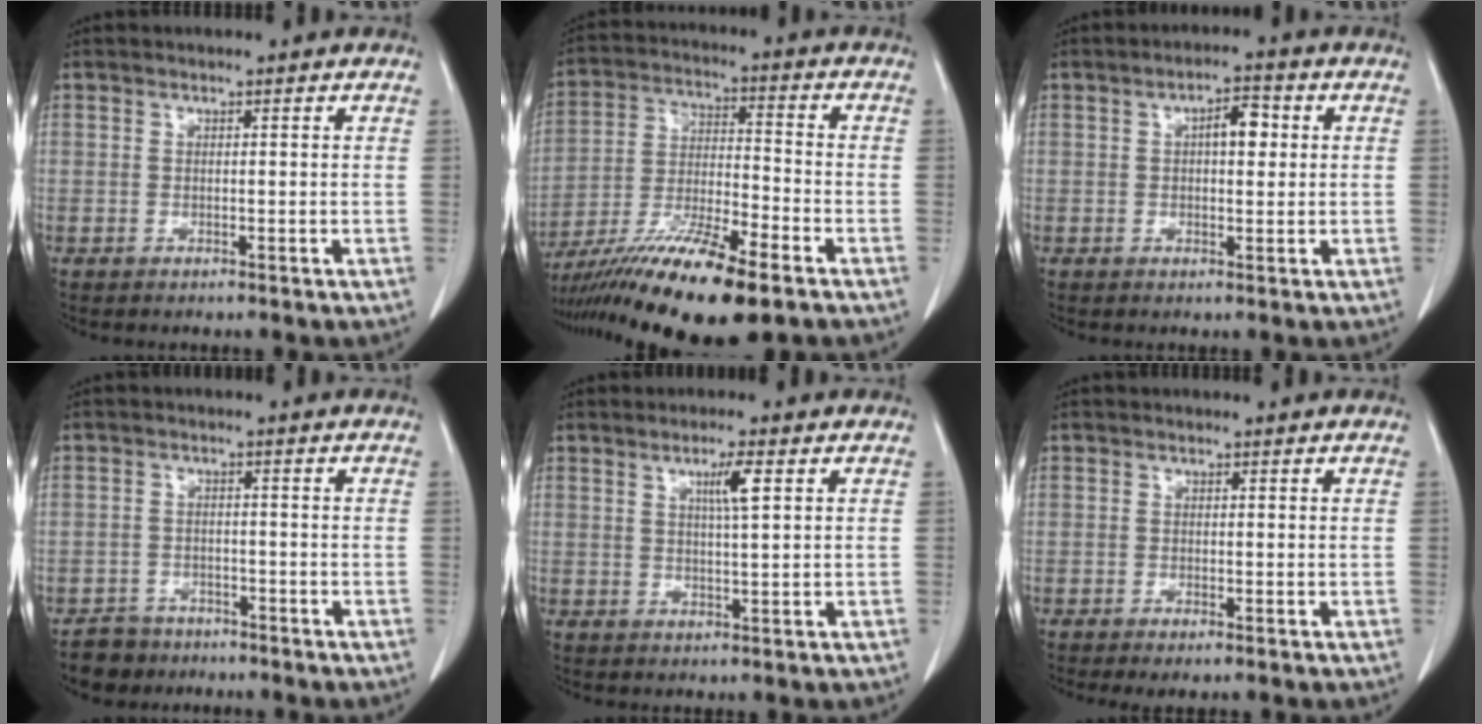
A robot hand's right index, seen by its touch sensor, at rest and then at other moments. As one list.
[{"total": 16.2, "force": [-11.0, 1.7, 11.7], "torque": [-0.218, -0.032, -0.195]}, {"total": 4.3, "force": [0.8, 1.7, 3.9], "torque": [-0.059, 0.012, 0.011]}, {"total": 4.1, "force": [-3.2, 2.6, -0.3], "torque": [0.006, 0.007, -0.054]}, {"total": 3.8, "force": [1.4, 0.0, 3.5], "torque": [-0.058, -0.001, 0.023]}, {"total": 1.5, "force": [-0.8, 0.3, 1.2], "torque": [-0.018, -0.003, -0.012]}]